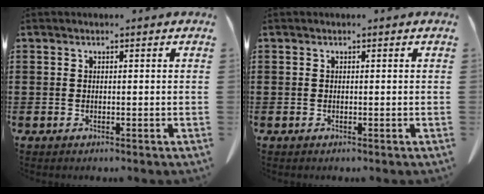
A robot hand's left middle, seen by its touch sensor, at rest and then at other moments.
{"total": 0.0}